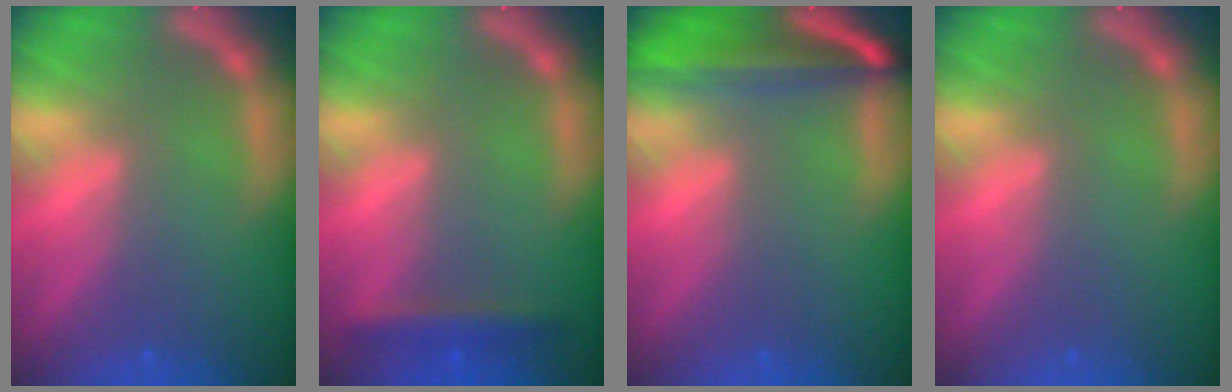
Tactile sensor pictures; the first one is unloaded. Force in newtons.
{"total": 2.4}
{"total": 8.0}
{"total": 0.0}